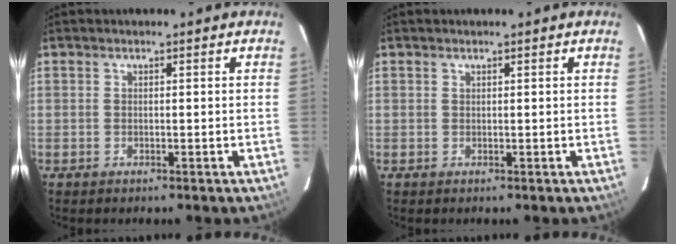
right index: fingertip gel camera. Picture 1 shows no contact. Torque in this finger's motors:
{"motor_torque": [0.10, 0.03, 0.00, 0.01]}